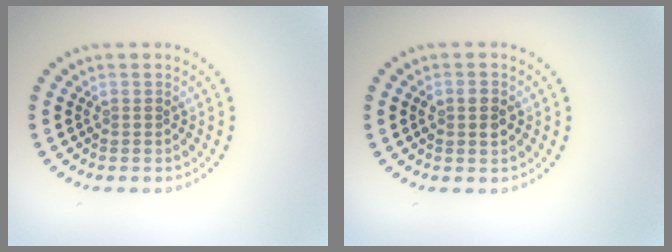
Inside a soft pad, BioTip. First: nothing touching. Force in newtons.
{"total": 1.8, "press": 1.8, "slide": 0.1}